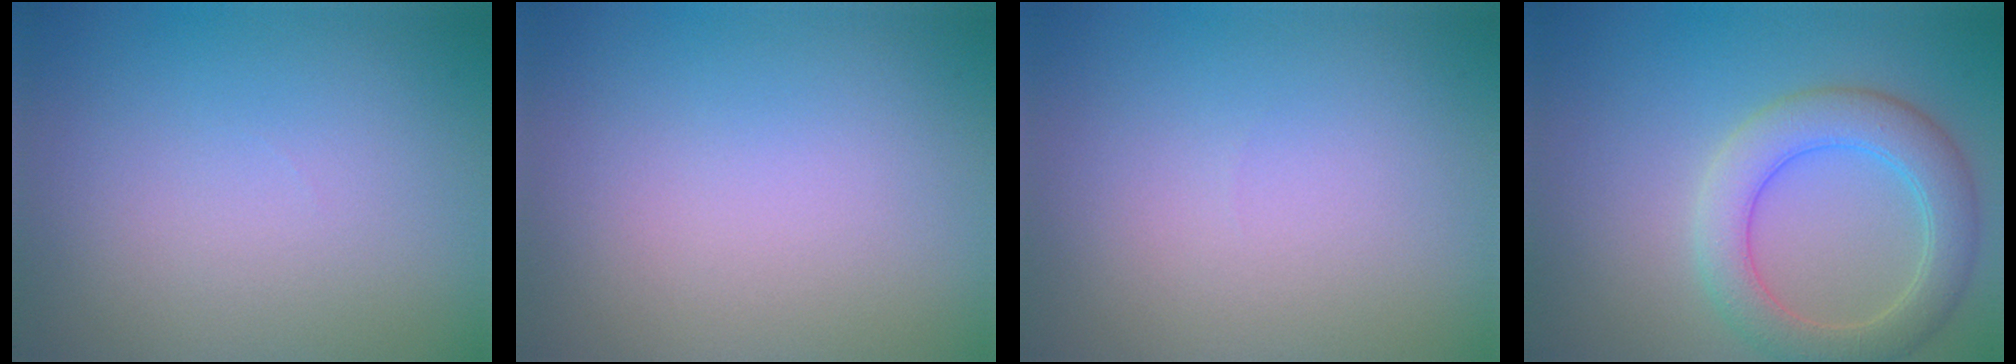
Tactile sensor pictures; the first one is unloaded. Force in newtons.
{"total": 0.0}
{"total": 0.0}
{"total": 5.3, "press": 5.3, "slide": 0.5}